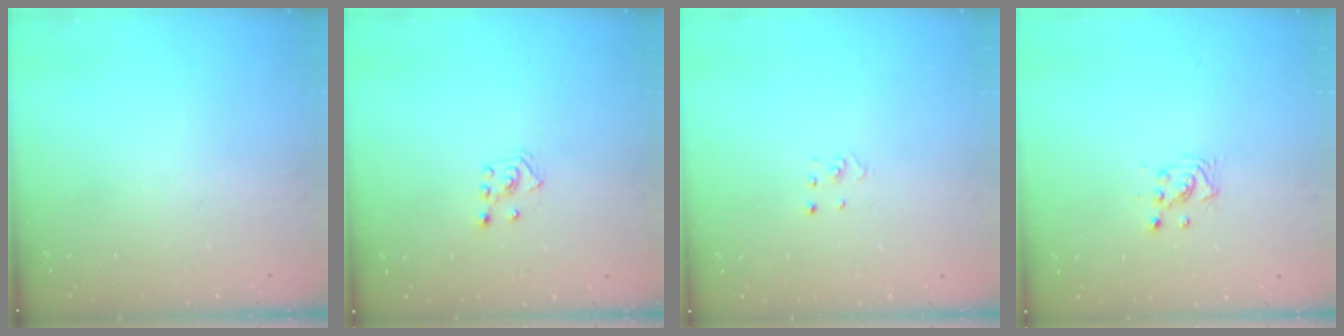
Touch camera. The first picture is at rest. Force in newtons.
{"total": 2.8, "press": 2.7, "slide": 0.5}
{"total": 1.1, "press": 1.1, "slide": 0.1}
{"total": 3.0, "press": 2.9, "slide": 0.5}